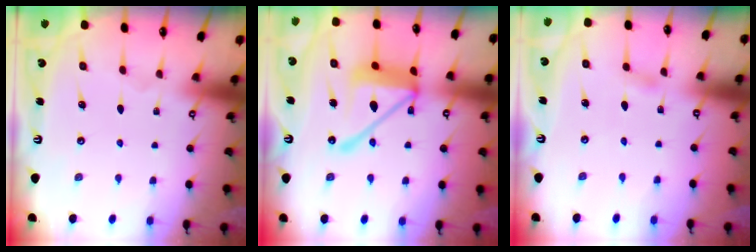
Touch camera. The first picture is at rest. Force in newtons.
{"total": 16.8, "press": 16.7, "slide": 1.9}
{"total": 2.2, "press": 2.2, "slide": 0.3}